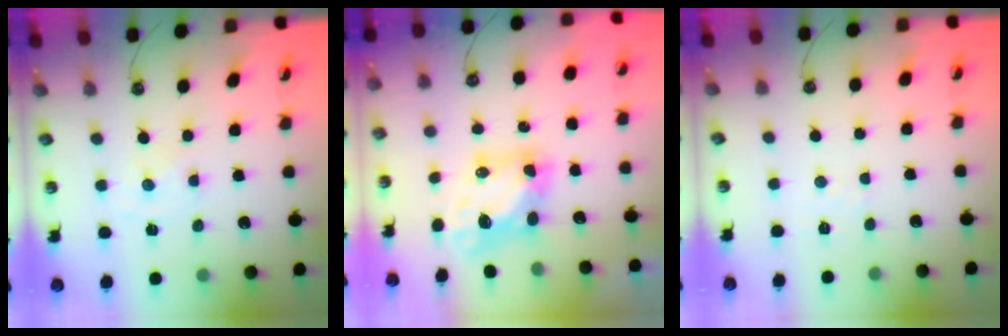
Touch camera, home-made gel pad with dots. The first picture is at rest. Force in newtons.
{"total": 7.7, "press": 7.6, "slide": 0.5}
{"total": 2.4, "press": 2.4, "slide": 0.4}